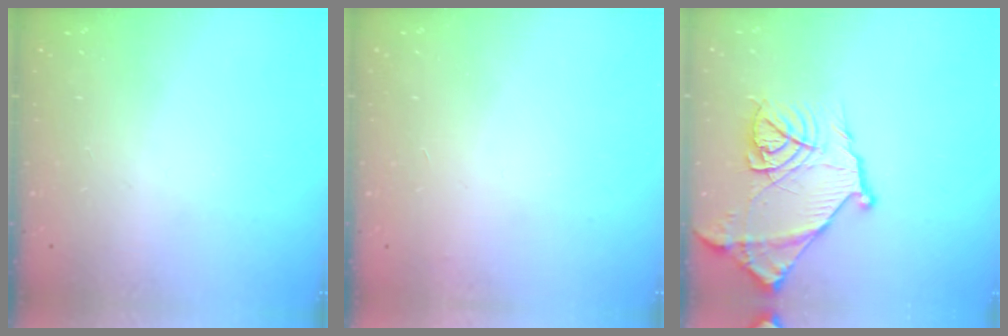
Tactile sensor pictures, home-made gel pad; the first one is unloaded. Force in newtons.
{"total": 3.4, "press": 3.4, "slide": 0.1}
{"total": 18.2, "press": 18.2, "slide": 1.4}